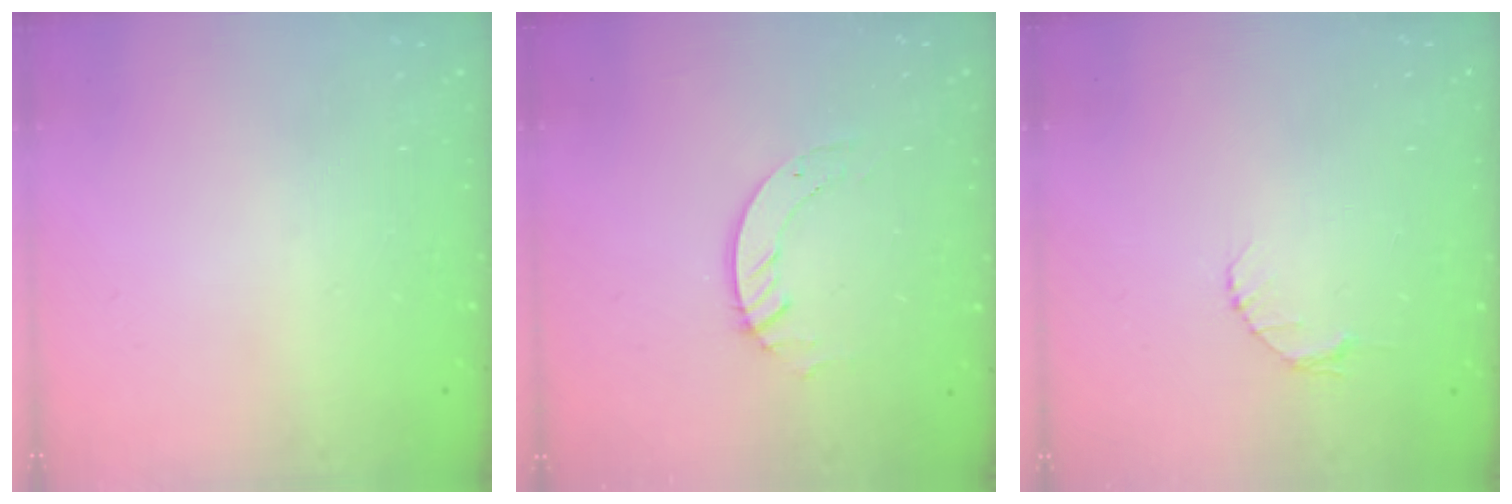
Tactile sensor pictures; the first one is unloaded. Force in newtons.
{"total": 3.4, "press": 3.4, "slide": 0.1}
{"total": 2.6, "press": 2.6, "slide": 0.3}